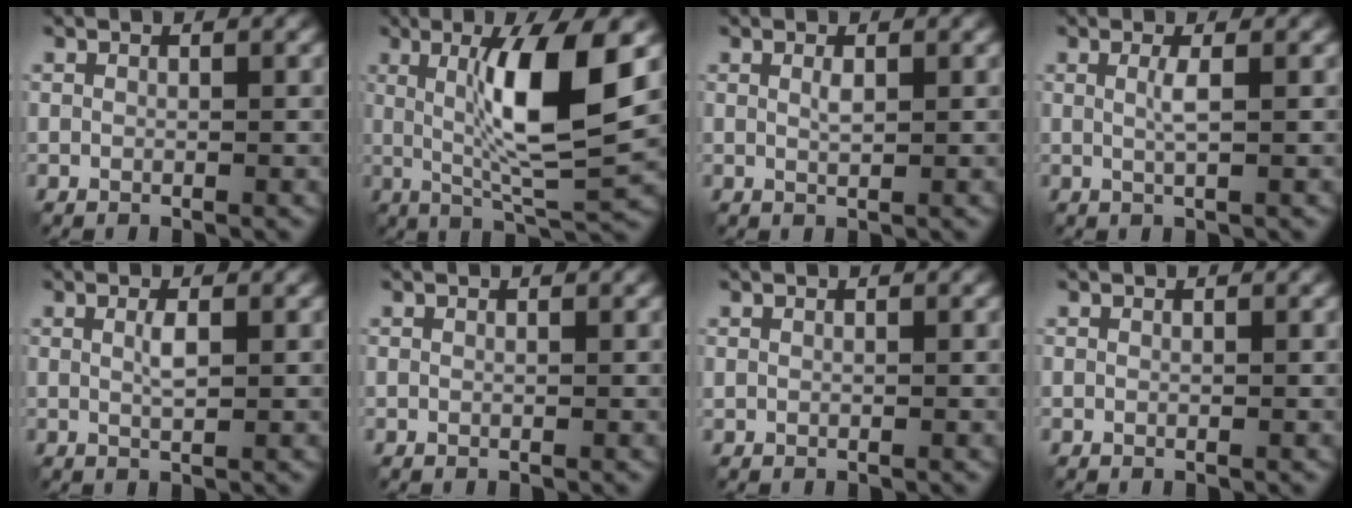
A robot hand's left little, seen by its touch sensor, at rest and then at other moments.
{"total": 9.8, "force": [1.3, 2.1, 9.5], "torque": [-0.153, -0.006, 0.027]}
{"total": 0.7, "force": [0.1, 0.2, 0.7], "torque": [-0.016, -0.001, 0.002]}
{"total": 1.4, "force": [0.0, 0.2, 1.4], "torque": [-0.028, -0.002, -0.004]}
{"total": 1.3, "force": [0.0, 0.3, 1.3], "torque": [-0.027, -0.001, 0.000]}
{"total": 0.0}
{"total": 0.0}
{"total": 0.0}